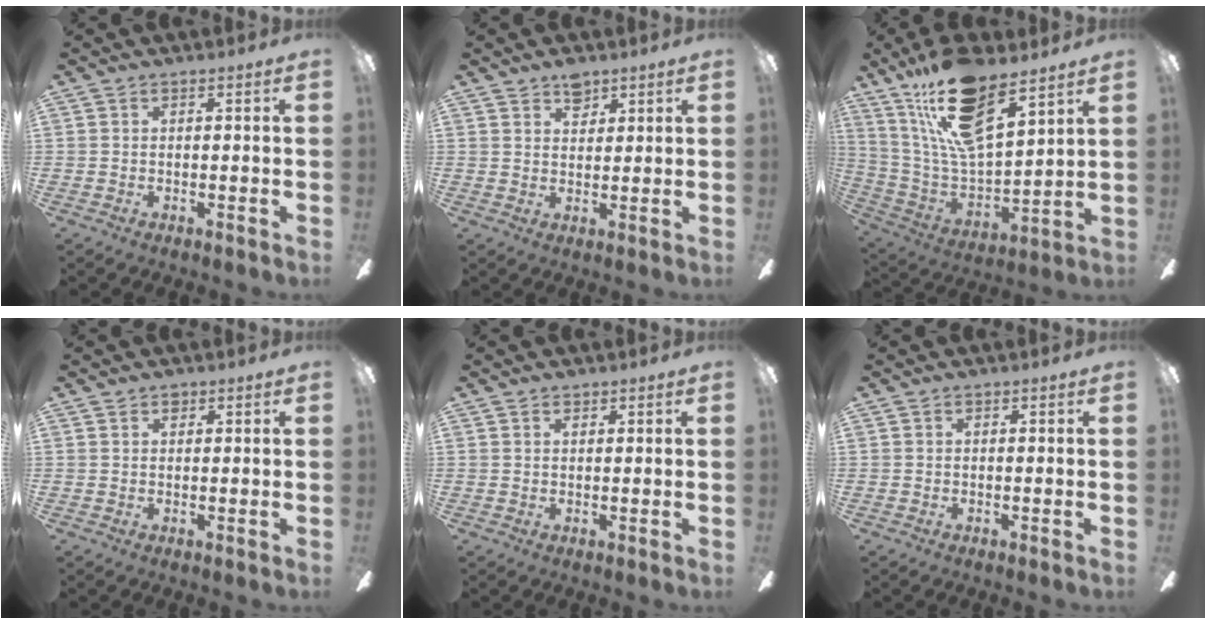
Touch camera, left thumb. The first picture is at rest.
{"total": 4.5, "force": [3.4, 2.5, 1.5], "torque": [-0.013, -0.015, 0.059]}
{"total": 19.7, "force": [13.5, 6.7, 12.7], "torque": [-0.250, -0.067, 0.234]}
{"total": 1.4, "force": [1.0, 0.8, 0.5], "torque": [-0.003, -0.001, 0.016]}
{"total": 0.9, "force": [0.7, 0.4, 0.3], "torque": [-0.006, 0.001, 0.013]}
{"total": 0.0}